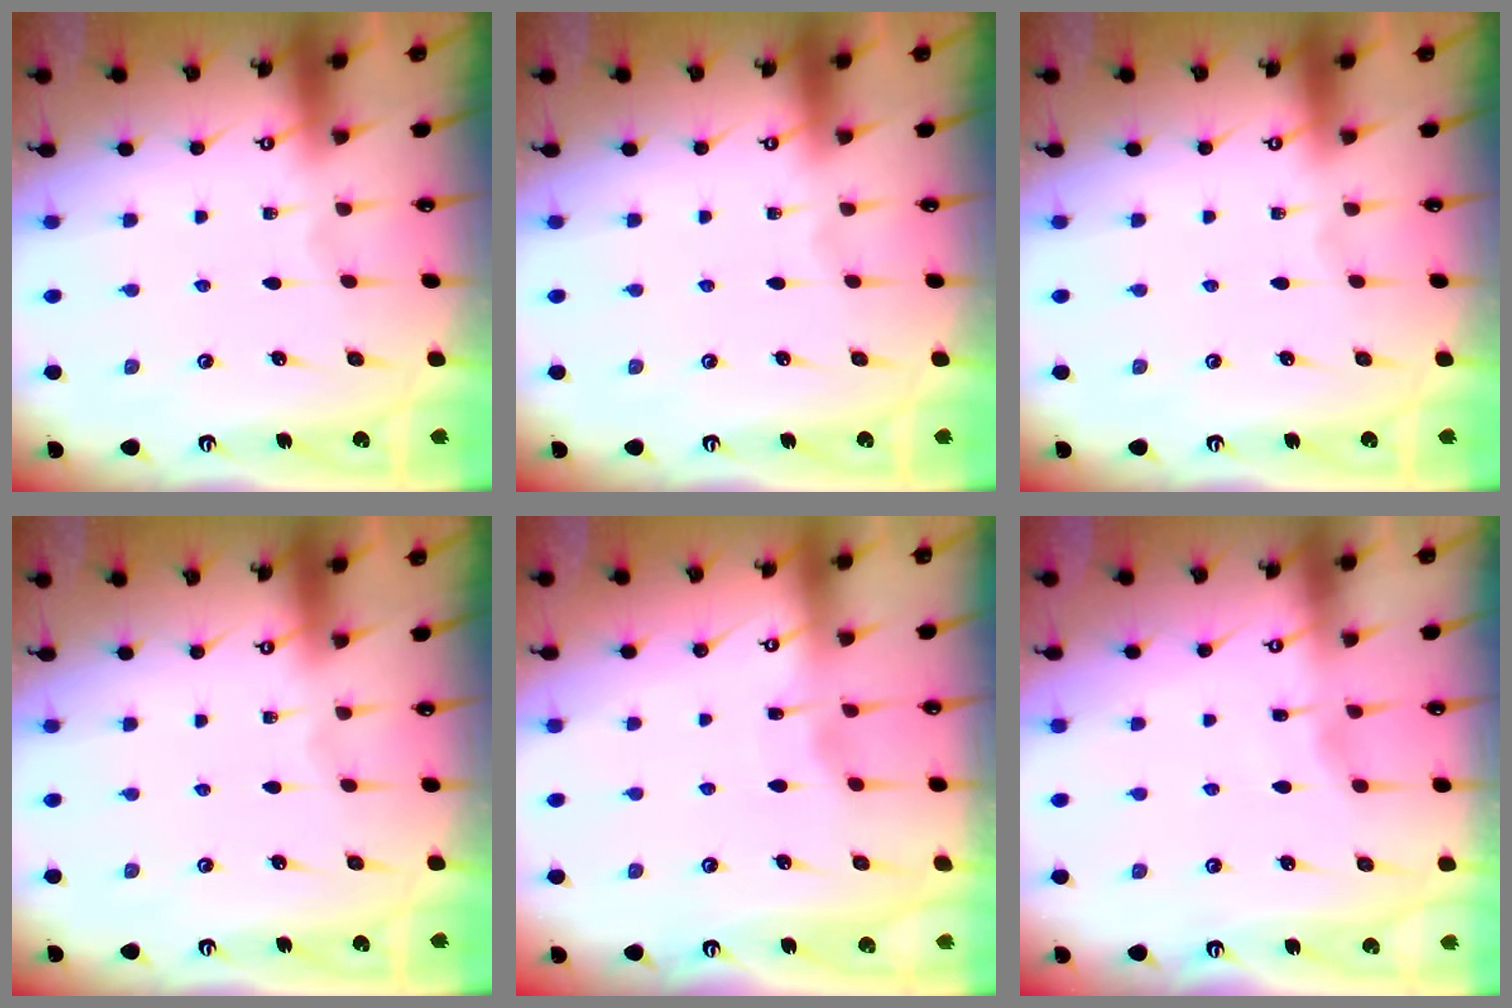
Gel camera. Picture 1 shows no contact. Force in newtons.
{"total": 0.0}
{"total": 0.0}
{"total": 0.0}
{"total": 2.6, "press": 2.6, "slide": 0.3}
{"total": 2.6, "press": 2.6, "slide": 0.3}